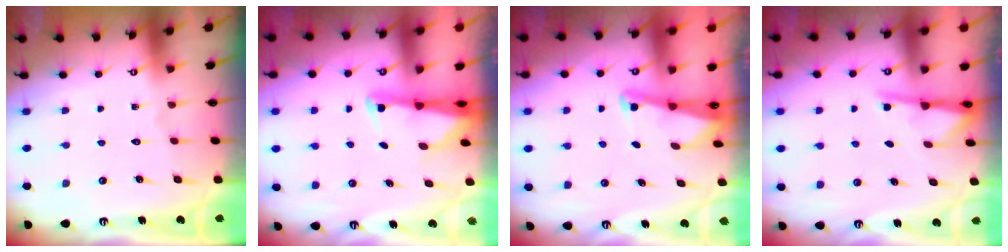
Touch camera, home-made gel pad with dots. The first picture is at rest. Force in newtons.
{"total": 2.6, "press": 2.6, "slide": 0.5}
{"total": 2.2, "press": 2.2, "slide": 0.3}
{"total": 2.6, "press": 2.6, "slide": 0.4}